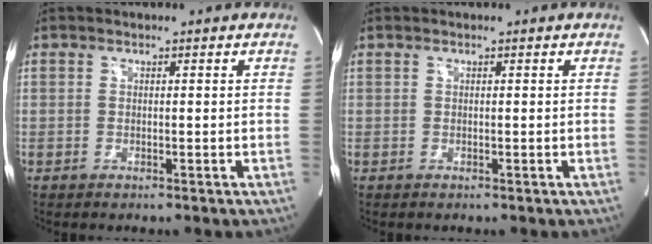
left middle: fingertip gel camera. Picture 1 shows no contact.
{"total": 0.0}